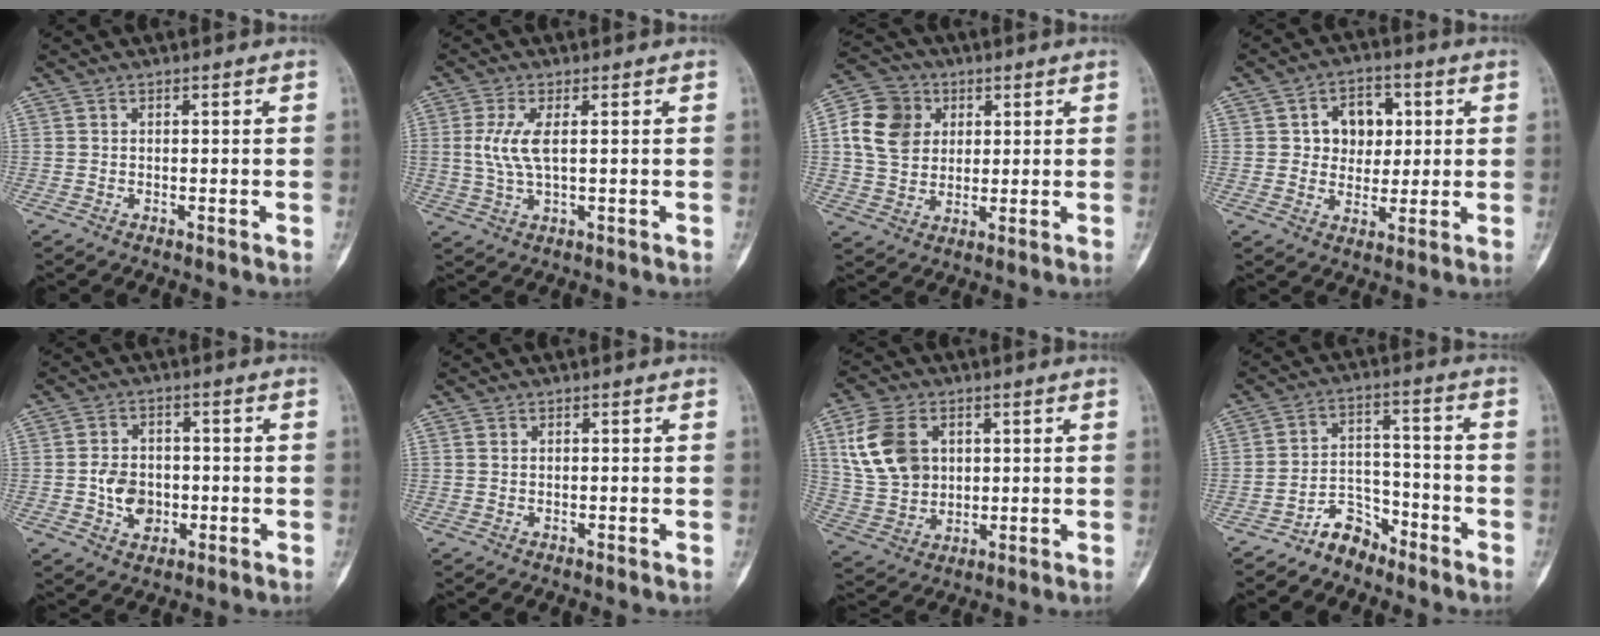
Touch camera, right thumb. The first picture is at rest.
{"total": 6.1, "force": [1.1, 2.2, 5.6], "torque": [-0.139, -0.004, 0.025]}
{"total": 12.0, "force": [2.9, 9.8, 6.2], "torque": [-0.099, 0.001, 0.049]}
{"total": 8.8, "force": [1.9, 6.9, 5.2], "torque": [-0.026, 0.002, 0.028]}
{"total": 7.0, "force": [-1.3, 5.4, 4.3], "torque": [-0.047, 0.009, -0.020]}
{"total": 0.7, "force": [0.3, 0.5, 0.4], "torque": [-0.011, 0.001, 0.006]}
{"total": 13.1, "force": [4.0, 9.5, 8.1], "torque": [-0.143, -0.009, 0.084]}
{"total": 6.9, "force": [-5.6, 3.7, 1.7], "torque": [0.000, 0.065, -0.104]}